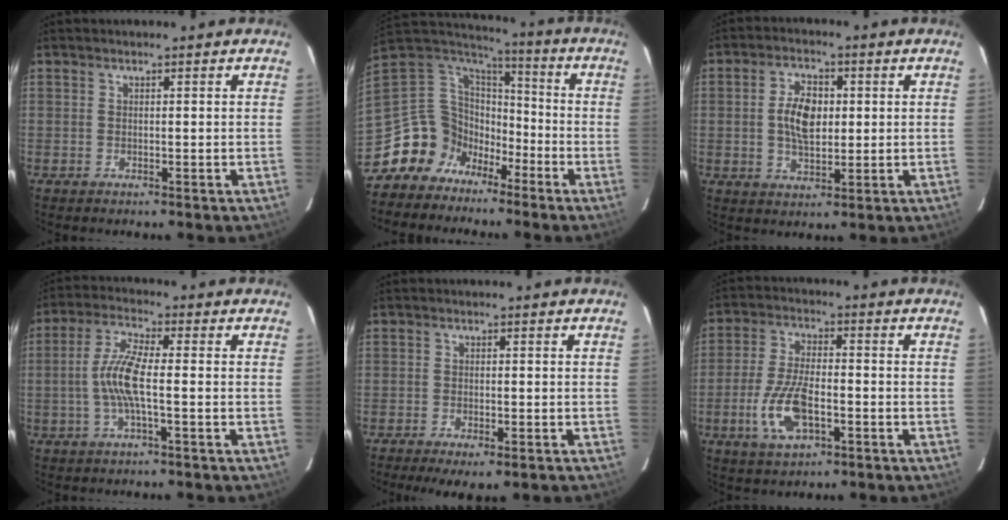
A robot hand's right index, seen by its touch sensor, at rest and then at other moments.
{"total": 13.9, "force": [-9.1, 10.1, 3.1], "torque": [-0.083, 0.029, -0.165]}
{"total": 7.5, "force": [0.6, 4.3, 6.1], "torque": [-0.115, 0.009, 0.013]}
{"total": 7.5, "force": [-1.3, 1.0, 7.3], "torque": [-0.156, 0.006, -0.027]}
{"total": 6.2, "force": [-4.2, 1.9, 4.1], "torque": [-0.093, -0.025, -0.065]}
{"total": 10.6, "force": [-3.6, 4.6, 8.9], "torque": [-0.190, -0.005, -0.065]}